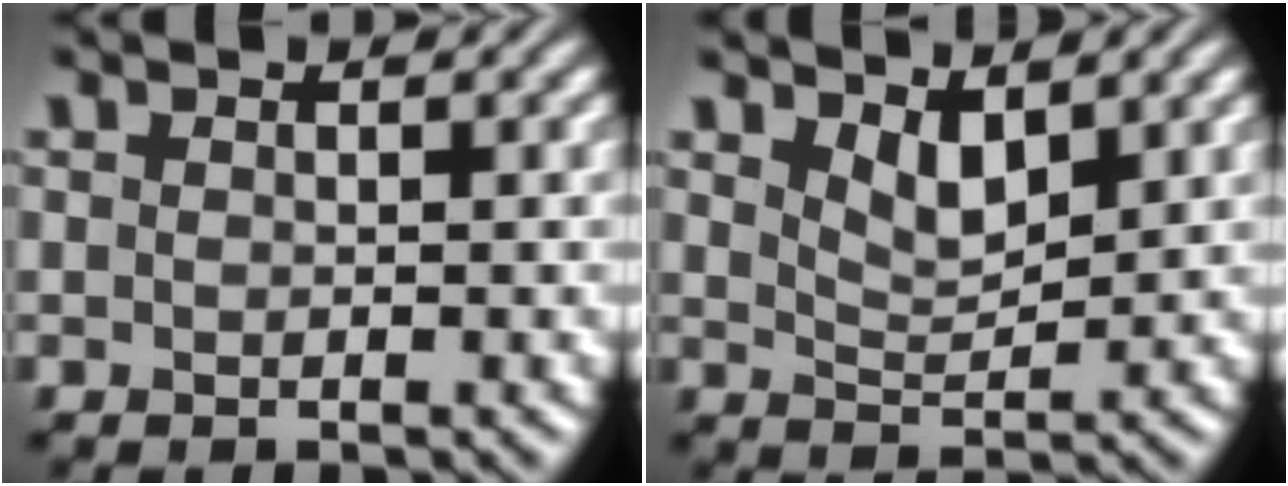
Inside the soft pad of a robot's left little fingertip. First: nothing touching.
{"total": 2.5, "force": [1.6, 0.9, 1.6], "torque": [-0.033, -0.010, 0.033]}